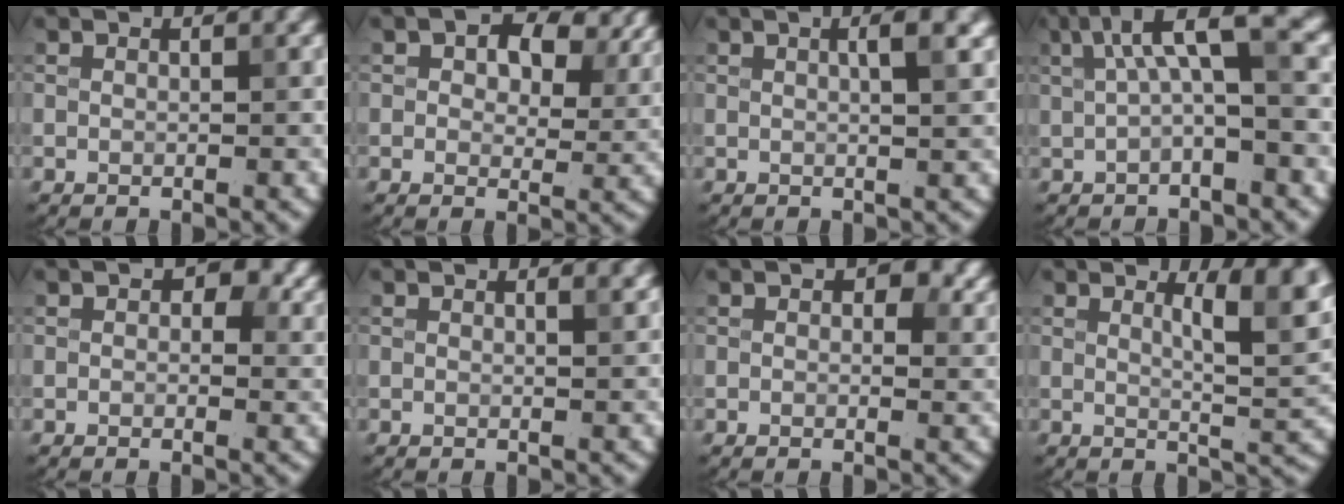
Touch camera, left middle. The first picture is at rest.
{"total": 8.0, "force": [3.4, 4.6, 5.6], "torque": [-0.076, 0.000, 0.044]}
{"total": 2.8, "force": [0.9, 0.8, 2.6], "torque": [-0.023, 0.010, 0.006]}
{"total": 5.6, "force": [1.2, 1.5, 5.3], "torque": [-0.085, 0.015, 0.015]}
{"total": 3.4, "force": [1.0, 2.3, 2.3], "torque": [-0.016, -0.004, 0.010]}
{"total": 1.1, "force": [0.7, 0.4, 0.8], "torque": [-0.004, 0.003, 0.009]}
{"total": 3.4, "force": [1.3, 2.0, 2.4], "torque": [-0.020, -0.004, 0.015]}
{"total": 6.1, "force": [2.5, 1.7, 5.3], "torque": [-0.062, -0.003, 0.038]}